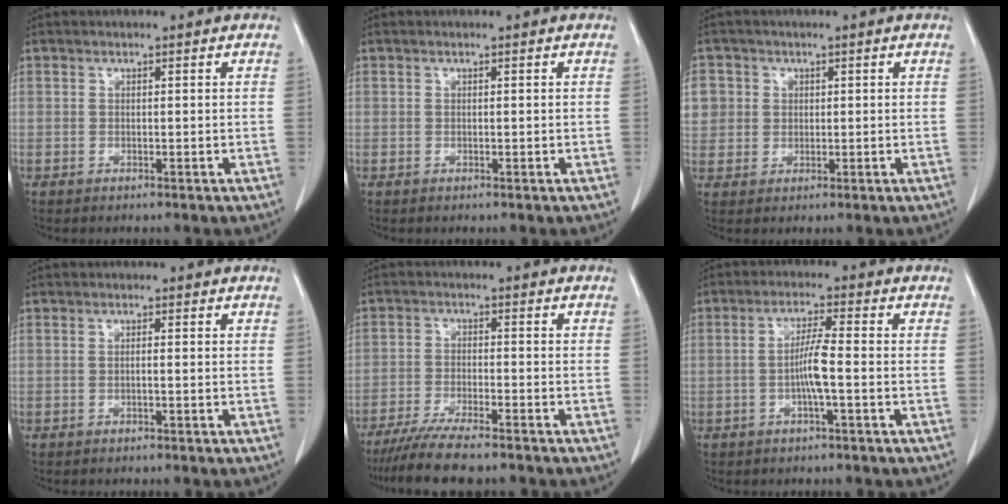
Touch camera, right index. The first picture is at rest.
{"total": 0.0}
{"total": 6.6, "force": [1.7, 6.2, 1.2], "torque": [-0.033, 0.020, 0.042]}
{"total": 0.6, "force": [0.0, 0.0, 0.6], "torque": [-0.008, 0.003, 0.002]}
{"total": 9.2, "force": [-7.7, 0.8, 4.9], "torque": [-0.081, -0.023, -0.127]}
{"total": 4.6, "force": [-0.9, 0.0, 4.6], "torque": [-0.090, 0.005, -0.016]}